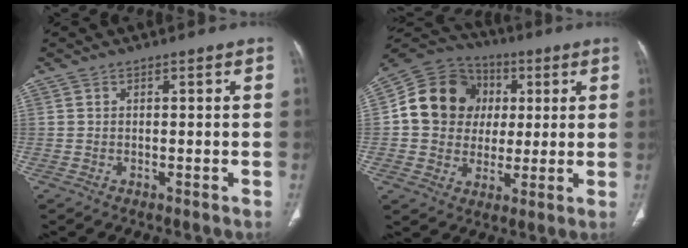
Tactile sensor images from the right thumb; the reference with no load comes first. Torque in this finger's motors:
{"motor_torque": [-0.36, 0.51, 0.29, -0.24, 0.18]}